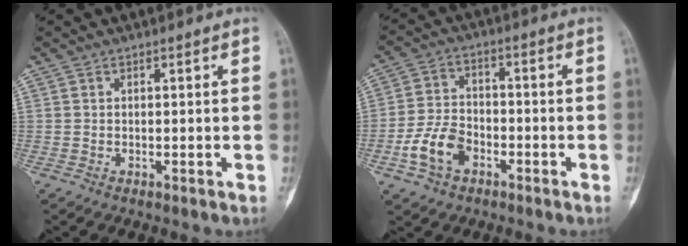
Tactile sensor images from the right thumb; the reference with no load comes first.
{"total": 8.7, "force": [-3.8, 5.6, 5.4], "torque": [-0.101, 0.026, -0.072]}